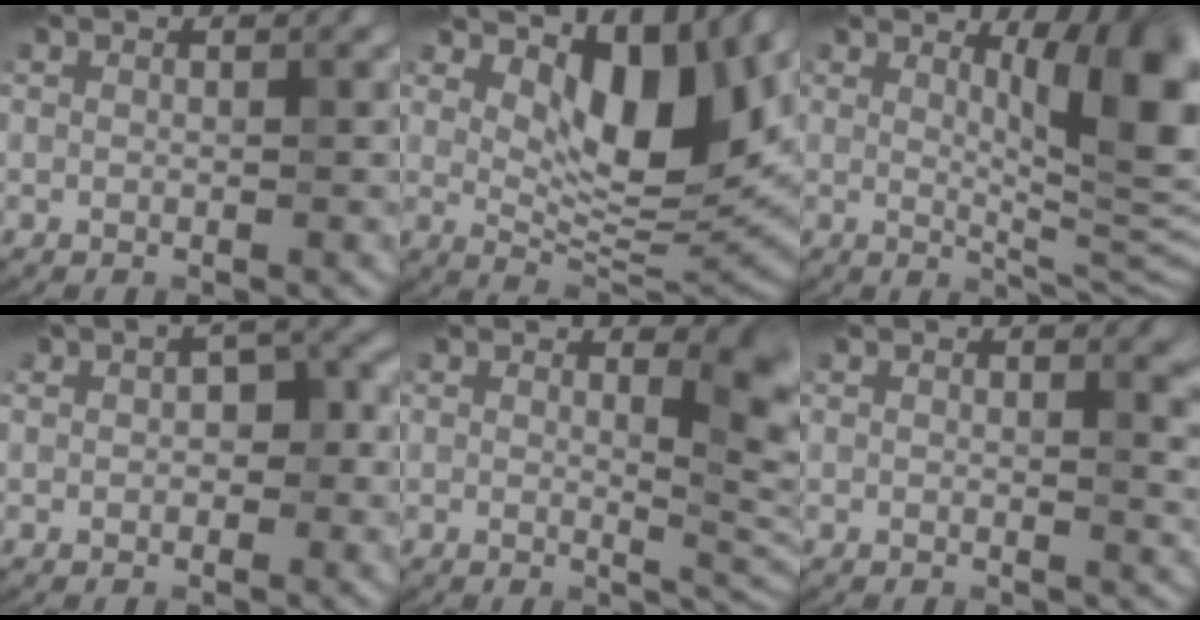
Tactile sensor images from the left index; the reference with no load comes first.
{"total": 8.3, "force": [3.5, 3.8, 6.5], "torque": [-0.097, -0.020, 0.060]}
{"total": 9.7, "force": [3.1, 2.6, 8.8], "torque": [-0.112, -0.005, 0.056]}
{"total": 2.9, "force": [-0.1, 2.1, 2.0], "torque": [-0.025, 0.001, -0.007]}
{"total": 5.4, "force": [1.7, 2.0, 4.7], "torque": [-0.046, -0.010, 0.028]}
{"total": 3.0, "force": [1.2, 1.3, 2.5], "torque": [-0.024, -0.003, 0.018]}